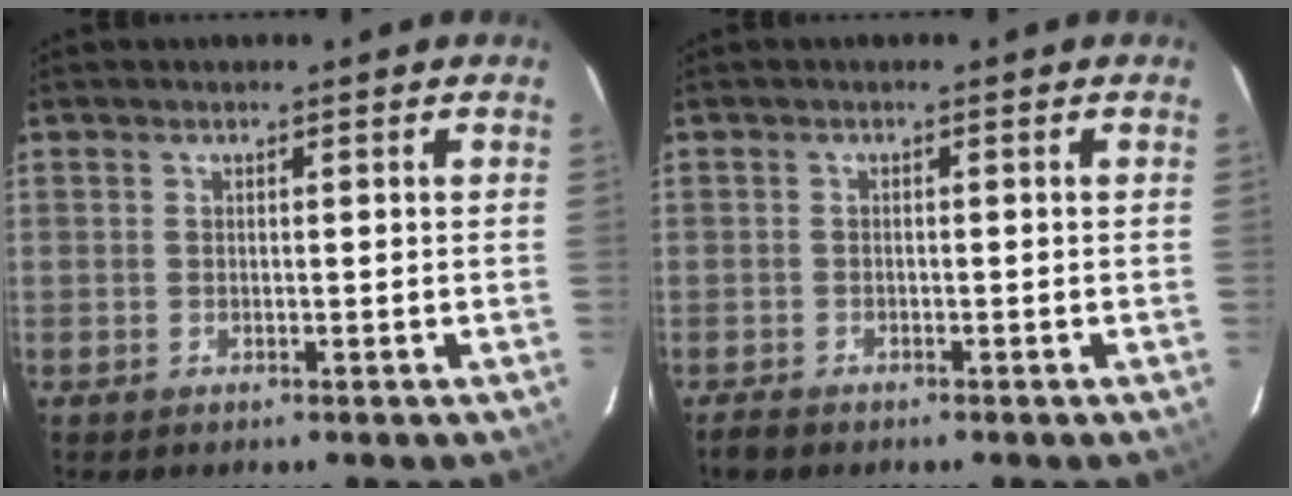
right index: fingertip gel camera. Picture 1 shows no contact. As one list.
[{"total": 1.9, "force": [-1.6, 0.8, 0.7], "torque": [-0.019, 0.000, -0.029]}]